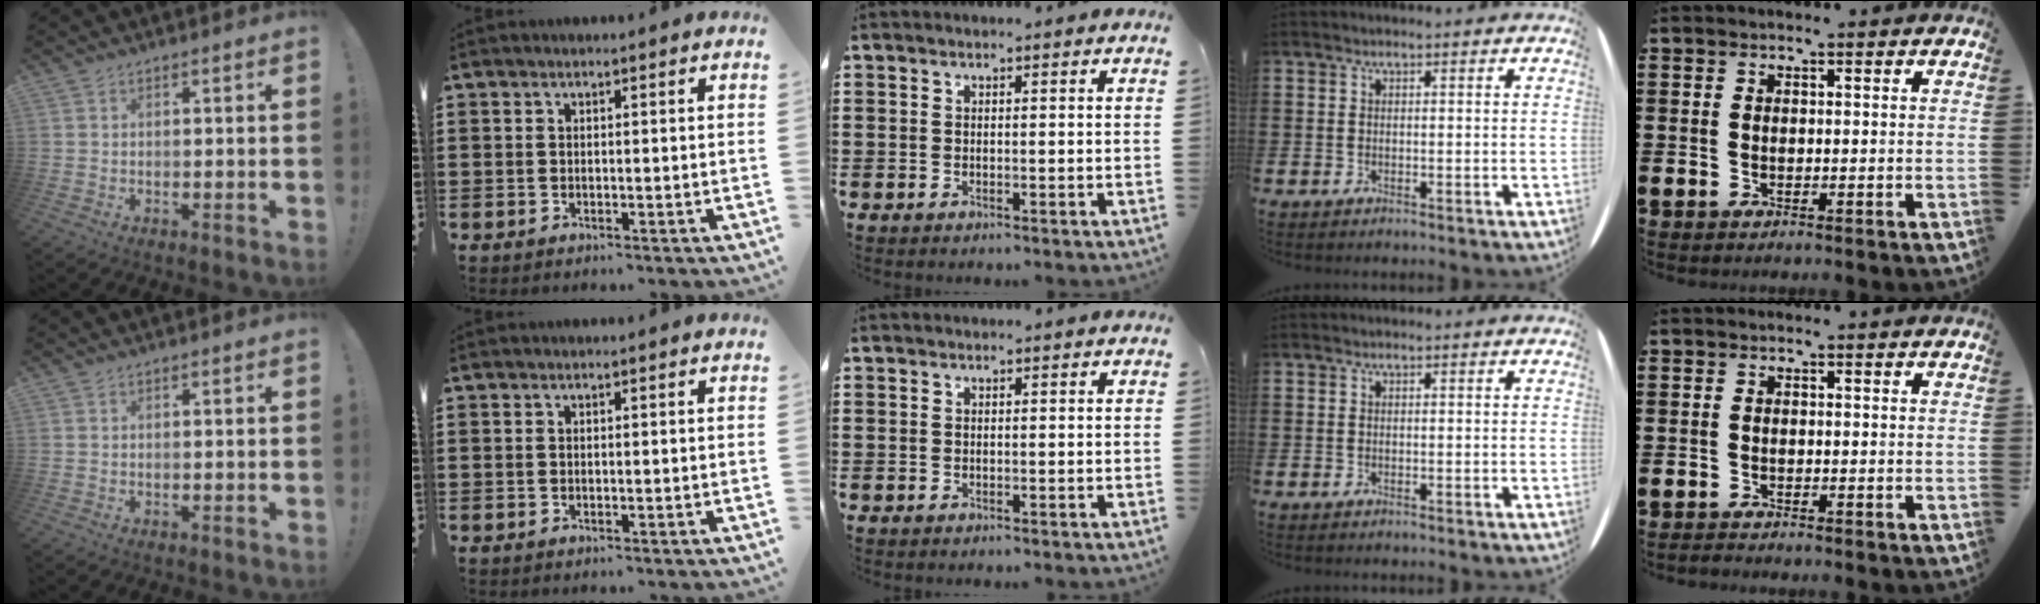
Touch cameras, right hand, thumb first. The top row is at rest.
{"little": {"total": 0.6, "force": [-0.6, 0.1, 0.0], "torque": [-0.003, -0.003, -0.013]}}